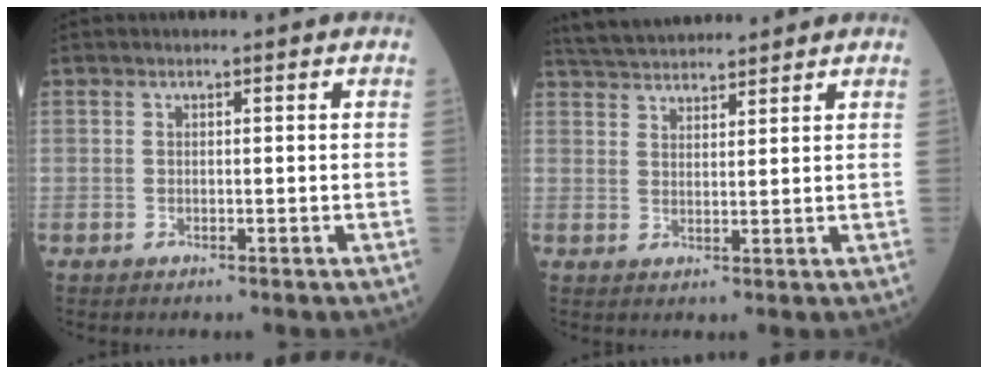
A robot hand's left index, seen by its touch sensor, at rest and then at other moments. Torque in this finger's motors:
{"motor_torque": [-0.05, -0.50, 0.12, 0.04]}